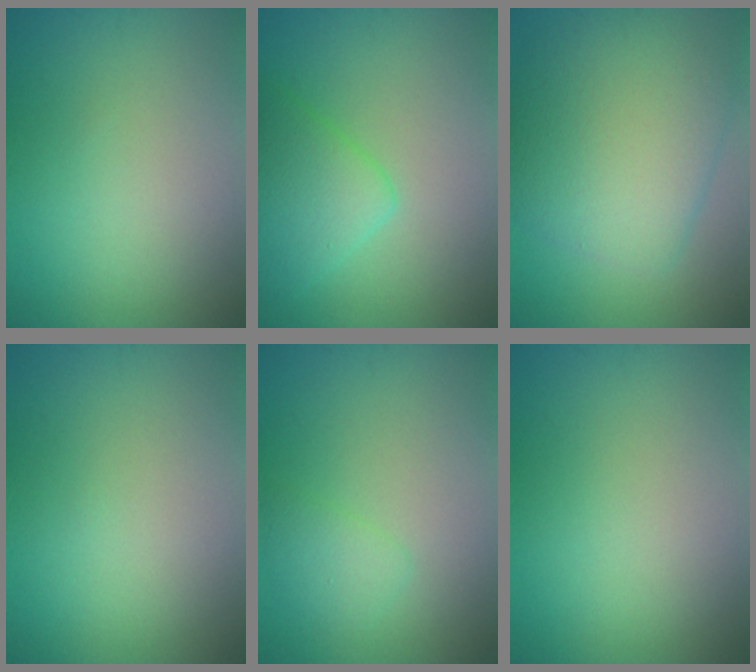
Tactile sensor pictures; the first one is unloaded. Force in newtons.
{"total": 4.5, "press": 4.5, "slide": 0.1}
{"total": 9.0, "press": 9.0, "slide": 0.1}
{"total": 0.0}
{"total": 1.8, "press": 1.8, "slide": 0.1}
{"total": 0.0}